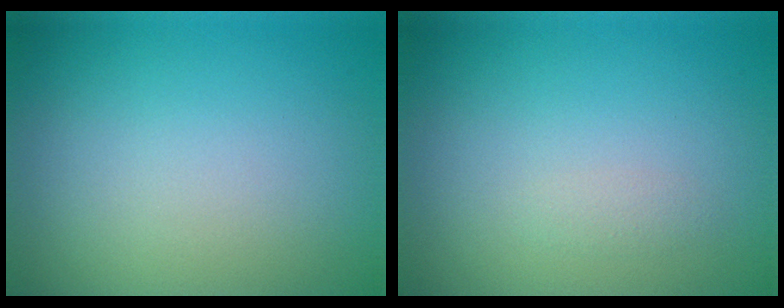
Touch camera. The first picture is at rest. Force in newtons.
{"total": 0.6, "press": 0.6, "slide": 0.0}